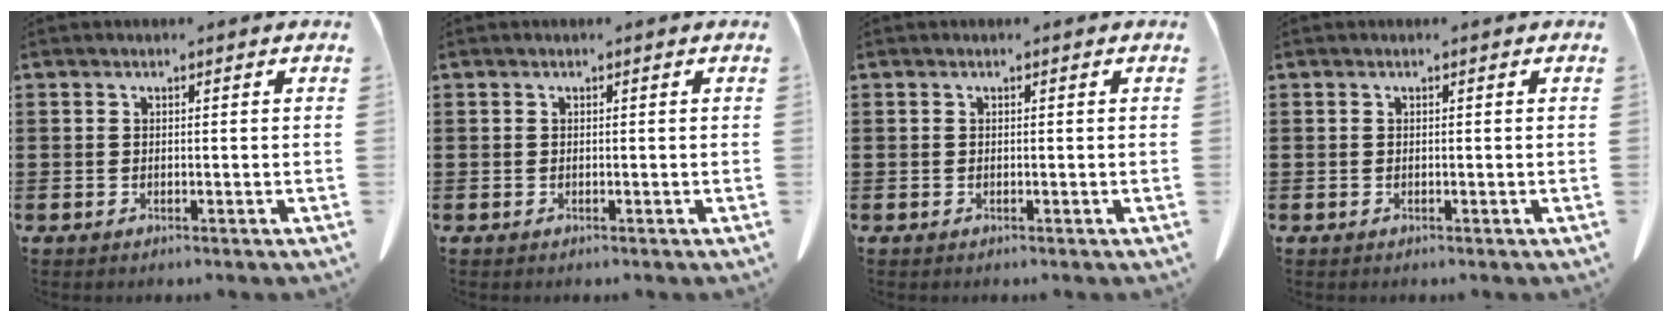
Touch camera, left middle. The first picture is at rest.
{"total": 0.0}
{"total": 0.0}
{"total": 0.0}